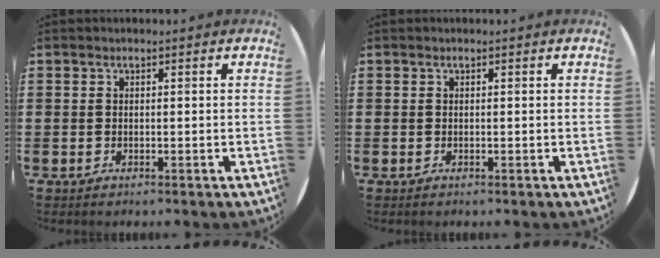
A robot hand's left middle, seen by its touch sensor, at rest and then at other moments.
{"total": 0.0}